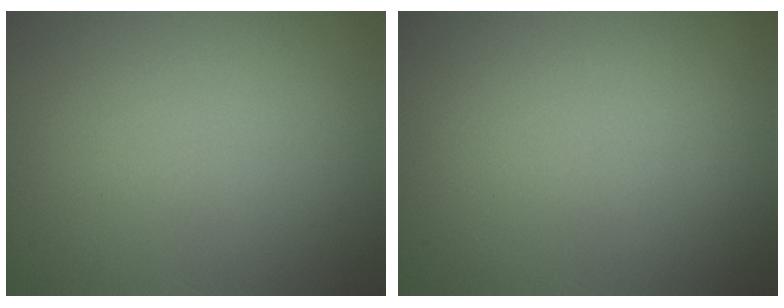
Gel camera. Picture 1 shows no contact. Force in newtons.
{"total": 0.0}